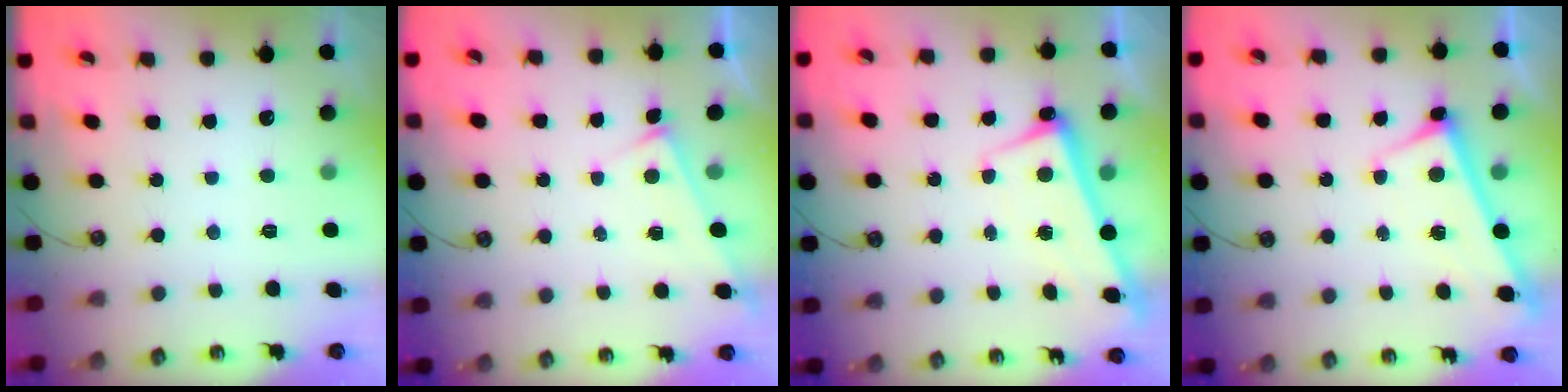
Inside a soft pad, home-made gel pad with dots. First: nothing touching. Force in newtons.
{"total": 3.7, "press": 3.7, "slide": 0.1}
{"total": 2.5, "press": 2.5, "slide": 0.5}
{"total": 2.9, "press": 2.9, "slide": 0.2}